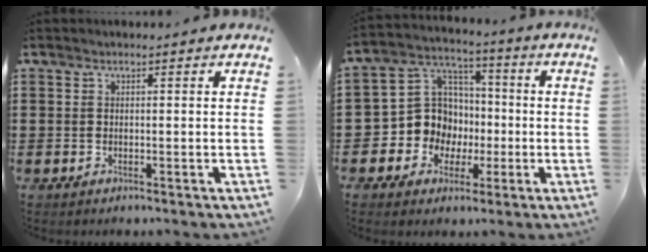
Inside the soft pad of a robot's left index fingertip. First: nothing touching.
{"total": 9.8, "force": [-1.3, 9.4, 2.5], "torque": [-0.103, 0.004, -0.020]}